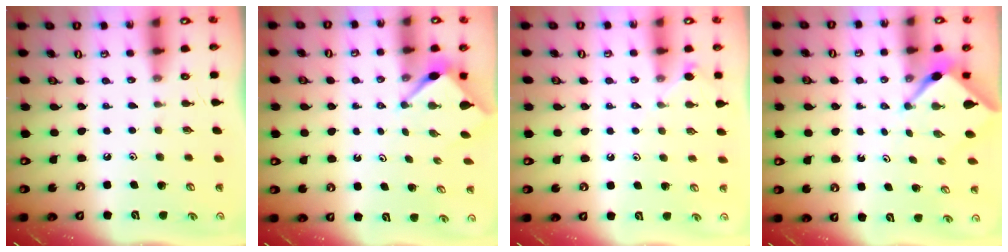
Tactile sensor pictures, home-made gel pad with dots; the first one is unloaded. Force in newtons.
{"total": 2.9, "press": 2.8, "slide": 0.3}
{"total": 3.8, "press": 3.7, "slide": 0.7}
{"total": 2.3, "press": 2.3, "slide": 0.3}